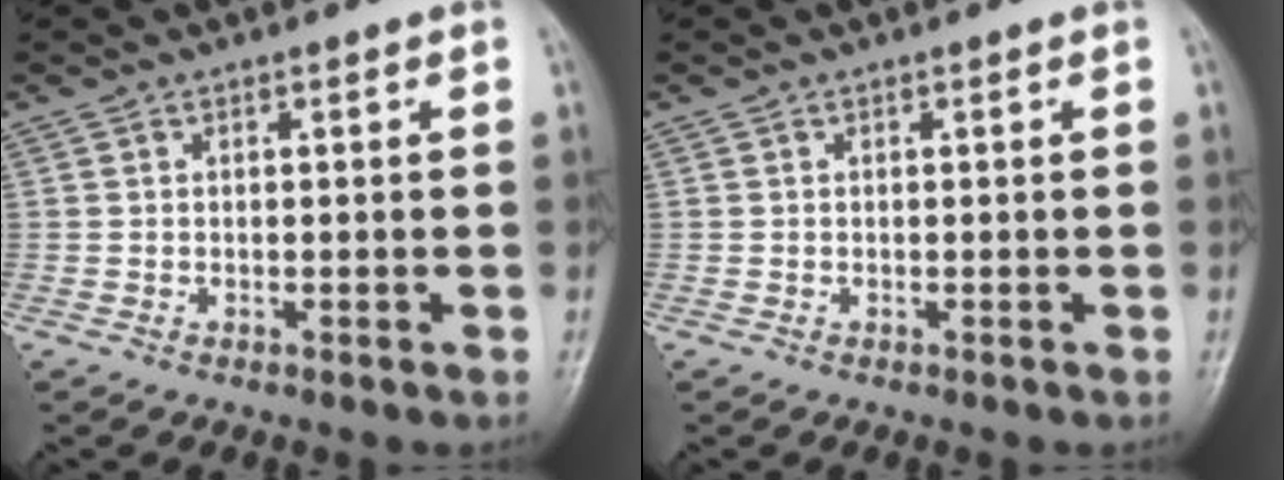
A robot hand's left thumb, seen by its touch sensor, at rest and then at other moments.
{"total": 0.0}